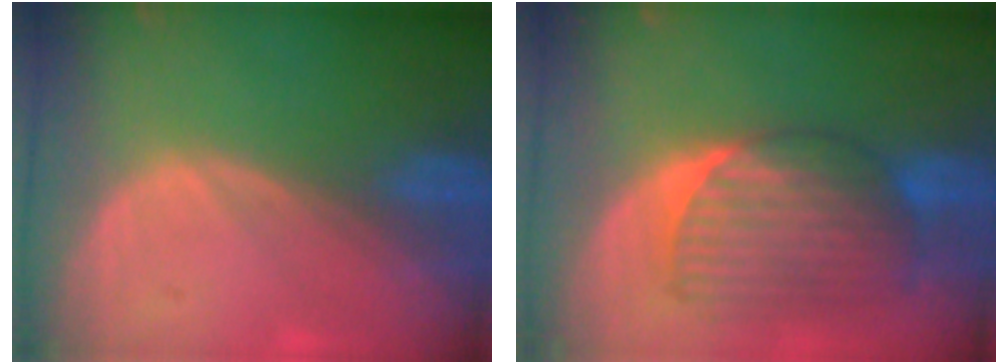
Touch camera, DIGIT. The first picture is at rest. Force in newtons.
{"total": 8.3, "press": 8.1, "slide": 1.9}